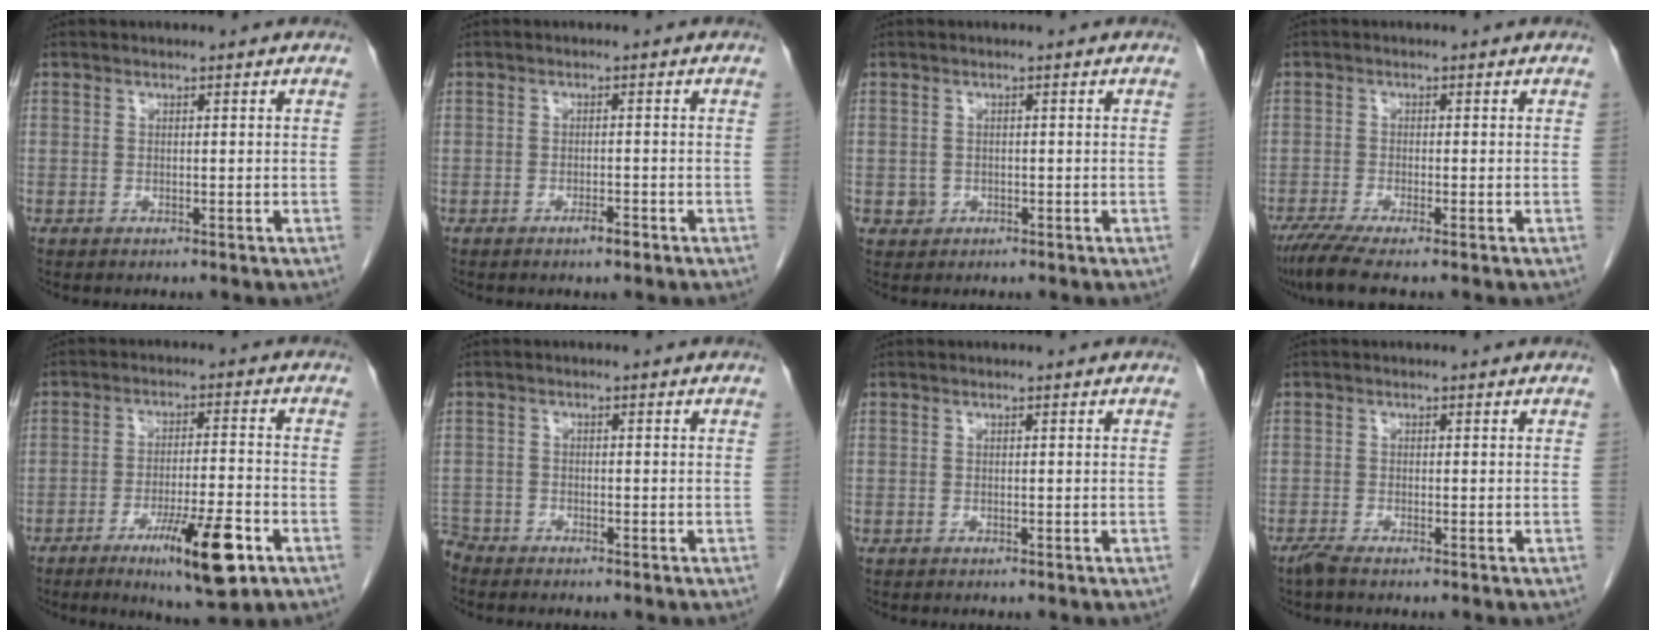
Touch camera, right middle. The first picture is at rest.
{"total": 1.7, "force": [-1.1, 0.3, 1.2], "torque": [-0.021, 0.000, -0.017]}
{"total": 1.3, "force": [-0.4, 1.2, 0.2], "torque": [0.001, 0.005, -0.004]}
{"total": 5.0, "force": [-3.6, 0.2, 3.4], "torque": [-0.066, -0.015, -0.068]}
{"total": 11.3, "force": [-5.8, 1.3, 9.6], "torque": [-0.152, -0.017, -0.089]}
{"total": 3.0, "force": [-2.9, 0.7, -0.1], "torque": [0.004, -0.006, -0.056]}
{"total": 0.0}
{"total": 1.4, "force": [-1.2, -0.1, 0.8], "torque": [-0.025, -0.006, -0.027]}